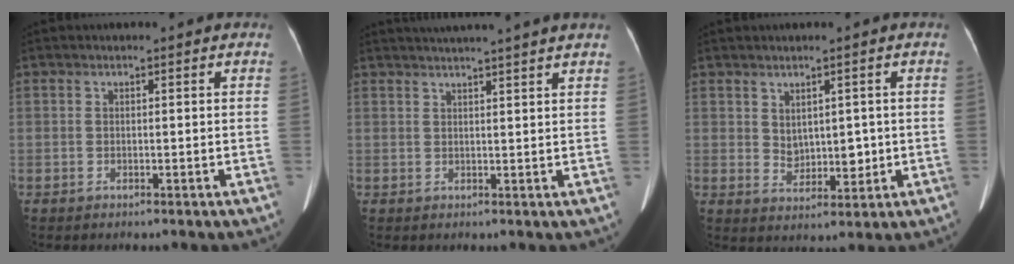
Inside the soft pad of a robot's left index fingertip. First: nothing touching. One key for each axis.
{"total": 9.6, "fx": 8.6, "fy": -1.2, "fz": 4.1, "tx": -0.059, "ty": 0.021, "tz": 0.102}
{"total": 4.2, "fx": 0.5, "fy": 2.9, "fz": 3.0, "tx": -0.049, "ty": 0.001, "tz": 0.022}